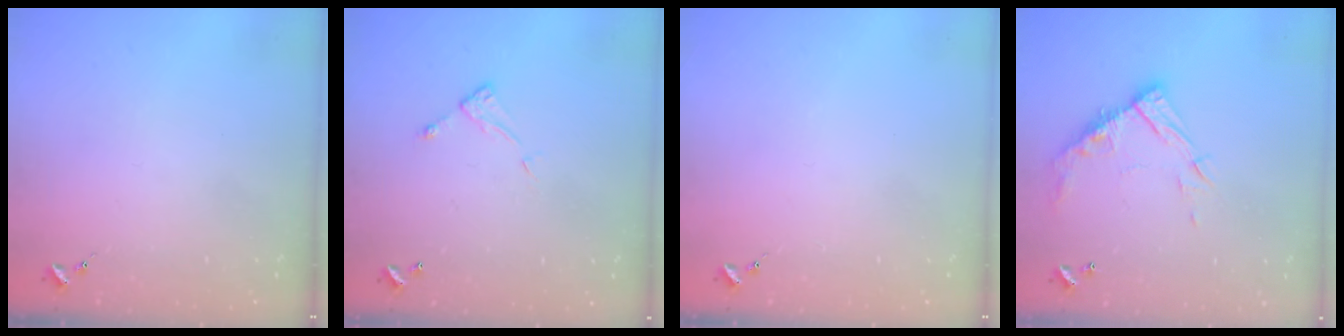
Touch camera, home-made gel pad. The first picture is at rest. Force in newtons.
{"total": 5.0, "press": 5.0, "slide": 0.2}
{"total": 0.0}
{"total": 13.1, "press": 13.1, "slide": 1.1}